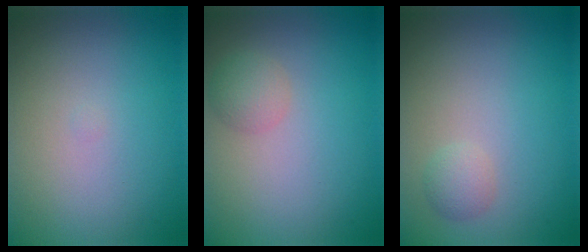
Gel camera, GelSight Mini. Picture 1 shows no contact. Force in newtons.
{"total": 1.7, "press": 1.7, "slide": 0.1}
{"total": 1.3, "press": 1.3, "slide": 0.0}